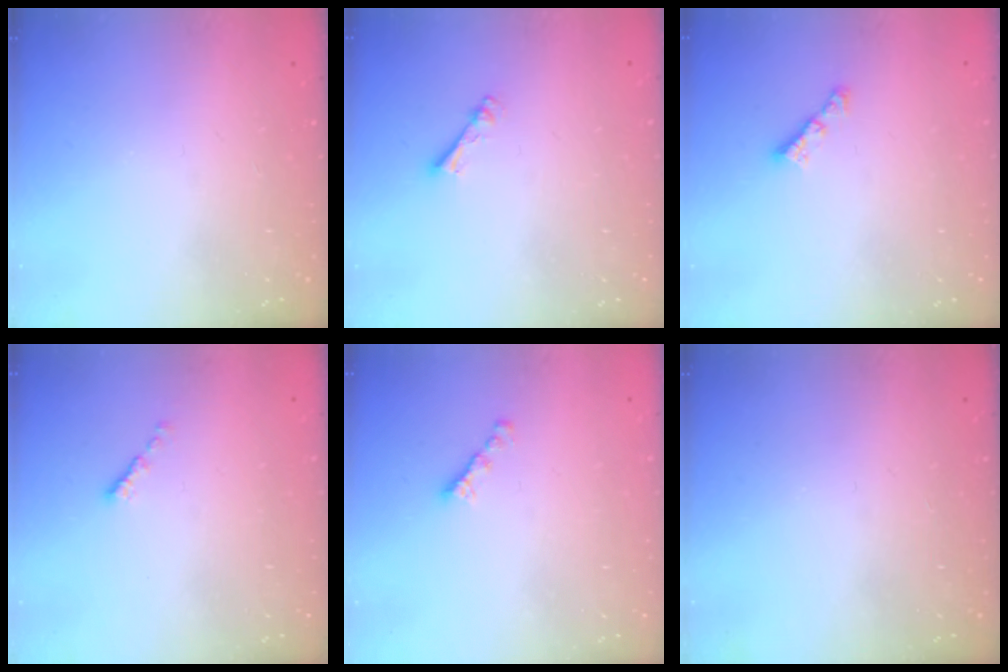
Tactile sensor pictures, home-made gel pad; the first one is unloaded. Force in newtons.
{"total": 2.7, "press": 2.7, "slide": 0.4}
{"total": 3.5, "press": 3.5, "slide": 0.6}
{"total": 0.0}
{"total": 2.7, "press": 2.6, "slide": 0.8}
{"total": 0.0}